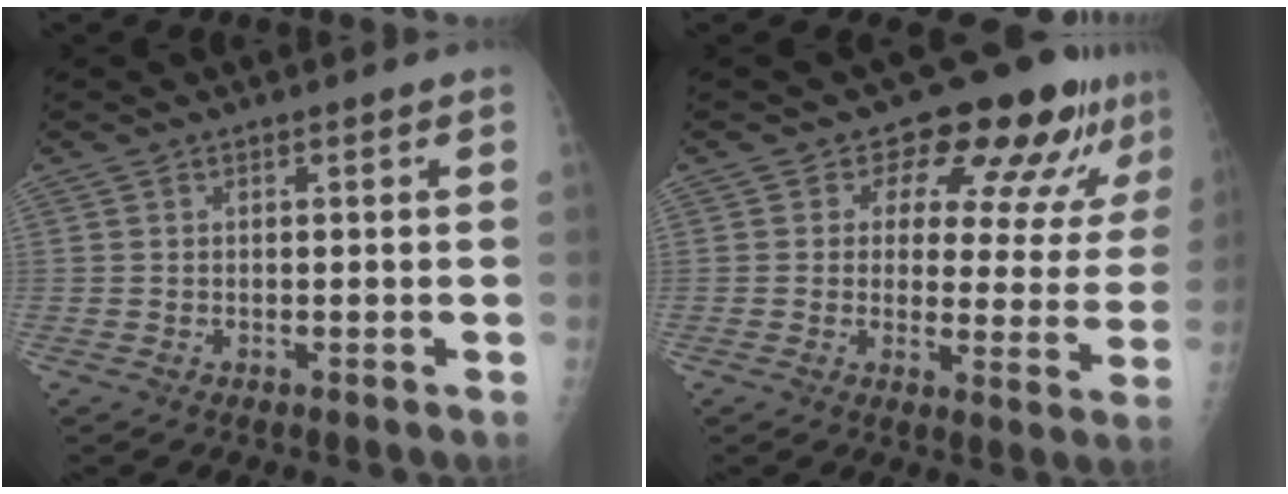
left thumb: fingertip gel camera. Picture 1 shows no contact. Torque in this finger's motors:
{"motor_torque": [0.01, 0.42, -0.17, -0.22, 0.08]}